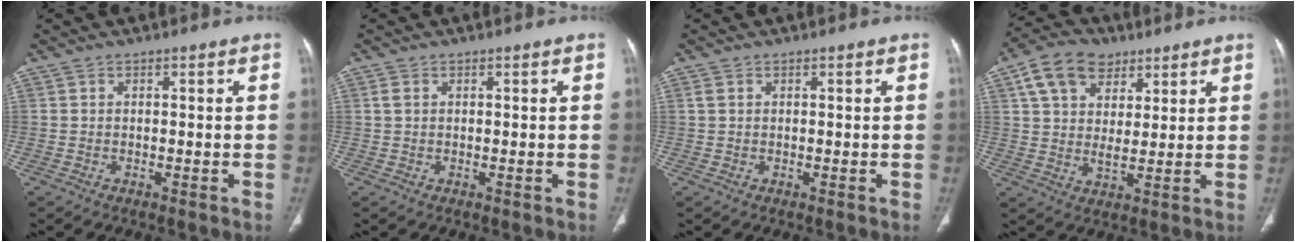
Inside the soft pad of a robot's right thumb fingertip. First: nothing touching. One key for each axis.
{"total": 1.1, "fx": 0.3, "fy": 0.7, "fz": 0.7, "tx": -0.017, "ty": 0.005, "tz": 0.008}
{"total": 0.8, "fx": 0.3, "fy": 0.5, "fz": 0.5, "tx": -0.012, "ty": 0.006, "tz": 0.007}
{"total": 11.7, "fx": 5.8, "fy": 7.6, "fz": 6.8, "tx": -0.103, "ty": -0.010, "tz": 0.103}